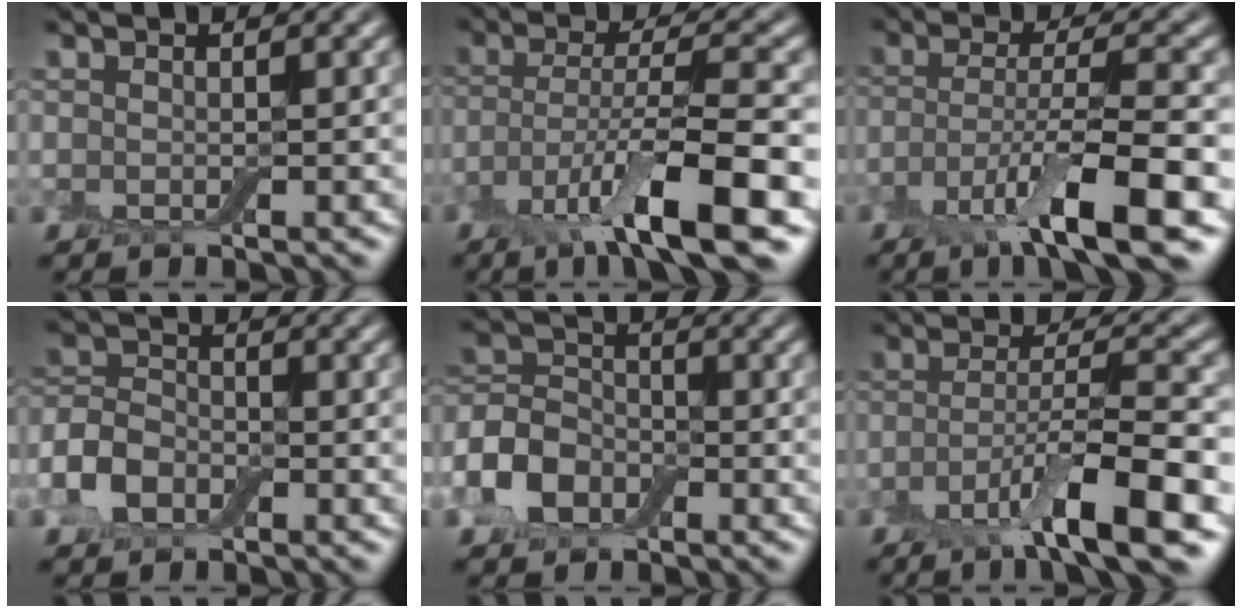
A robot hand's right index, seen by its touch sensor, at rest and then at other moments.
{"total": 9.4, "force": [-4.7, 2.0, 7.9], "torque": [-0.135, 0.000, -0.085]}
{"total": 8.3, "force": [-4.0, 1.6, 7.1], "torque": [-0.123, -0.001, -0.075]}
{"total": 4.2, "force": [-1.9, 2.9, 2.3], "torque": [-0.051, 0.005, -0.049]}
{"total": 5.3, "force": [-2.1, 4.0, 2.8], "torque": [-0.062, 0.005, -0.055]}
{"total": 8.1, "force": [-4.0, 1.5, 6.9], "torque": [-0.112, 0.003, -0.077]}